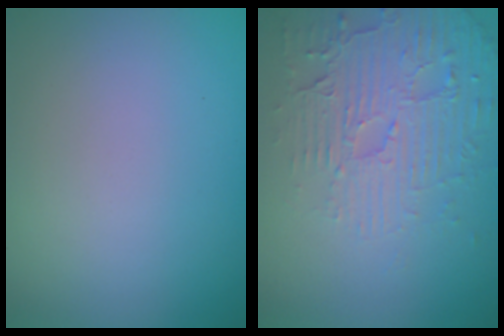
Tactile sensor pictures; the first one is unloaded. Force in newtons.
{"total": 6.0, "press": 3.7, "slide": 4.7}